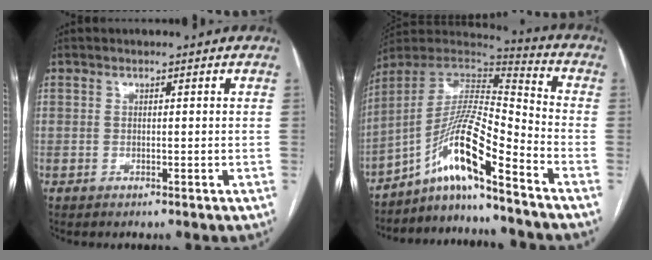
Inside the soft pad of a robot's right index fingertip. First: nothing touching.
{"total": 13.2, "force": [-8.8, 0.4, 9.9], "torque": [-0.189, 0.018, -0.158]}